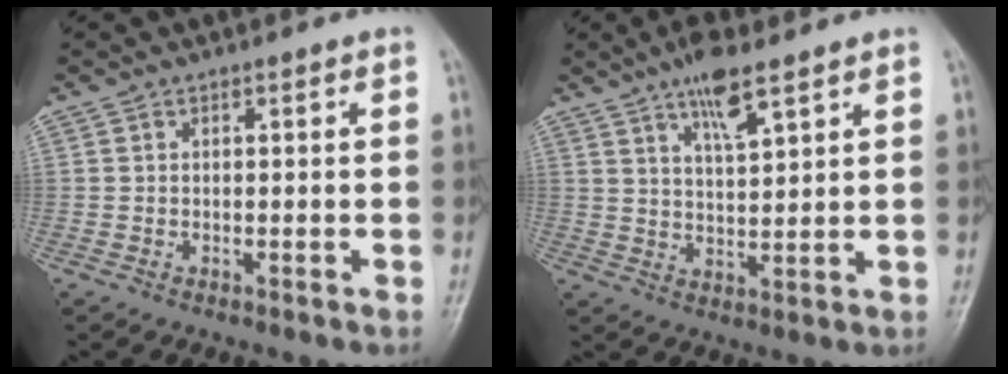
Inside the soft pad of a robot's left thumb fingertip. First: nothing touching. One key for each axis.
{"total": 7.5, "fx": 4.9, "fy": 1.9, "fz": 5.4, "tx": -0.089, "ty": -0.027, "tz": 0.087}